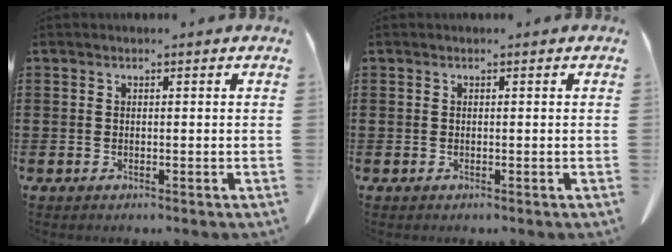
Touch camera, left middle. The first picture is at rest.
{"total": 0.0}